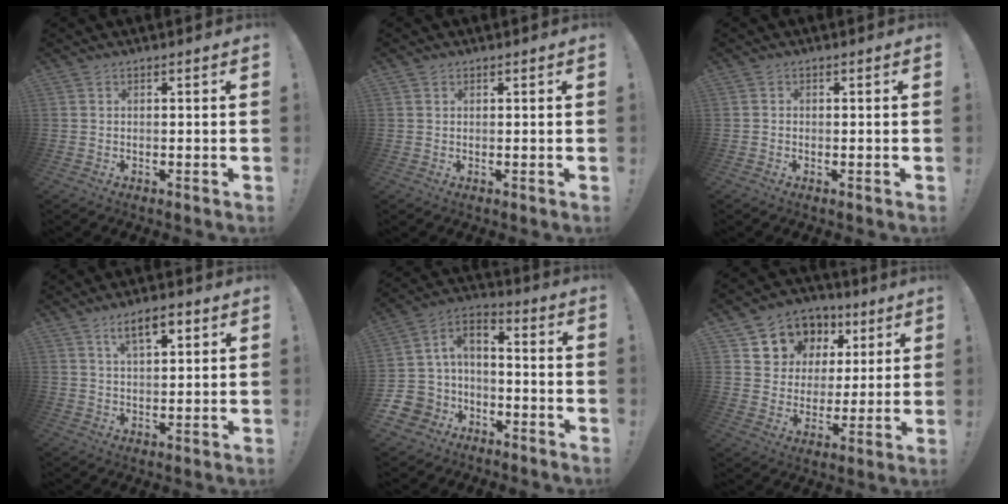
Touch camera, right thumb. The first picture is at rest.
{"total": 0.8, "force": [0.6, 0.5, 0.0], "torque": [0.006, -0.001, 0.010]}
{"total": 0.8, "force": [-0.4, 0.7, 0.1], "torque": [-0.009, 0.006, -0.005]}
{"total": 7.6, "force": [4.1, 2.8, 5.7], "torque": [-0.085, -0.012, 0.069]}
{"total": 7.8, "force": [-4.7, 5.9, 2.1], "torque": [-0.048, 0.027, -0.085]}
{"total": 10.9, "force": [5.4, 9.1, 2.5], "torque": [-0.040, -0.037, 0.115]}